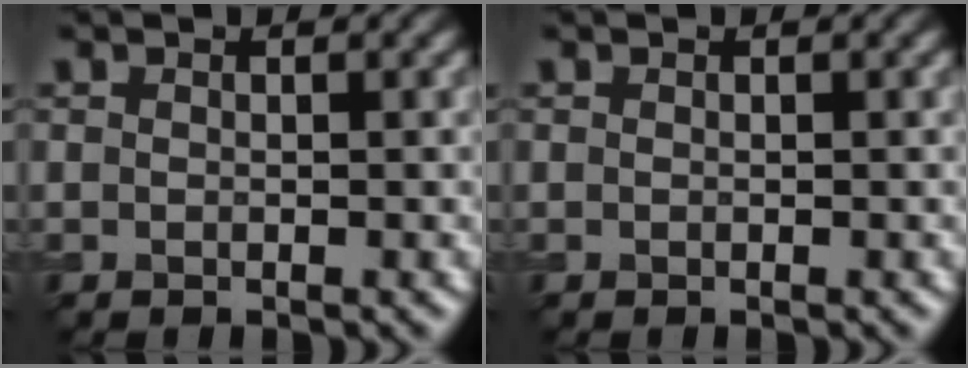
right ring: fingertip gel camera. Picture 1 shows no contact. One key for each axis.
{"total": 0.0}